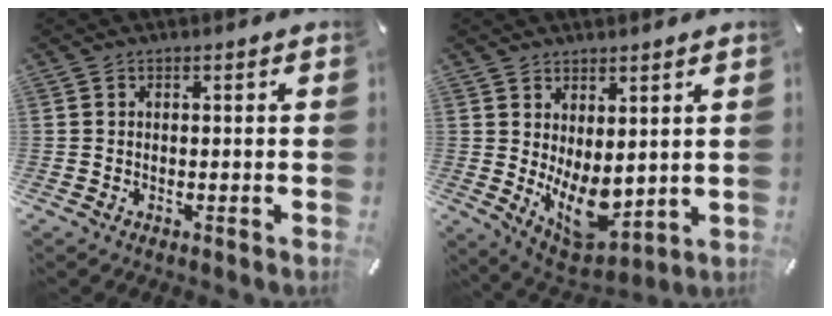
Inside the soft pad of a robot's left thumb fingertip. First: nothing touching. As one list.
[{"total": 10.0, "force": [0.4, 6.7, 7.4], "torque": [-0.101, -0.026, 0.014]}]